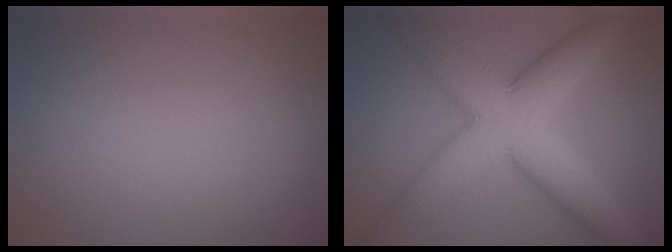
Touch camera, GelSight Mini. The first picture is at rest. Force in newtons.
{"total": 9.7, "press": 9.7, "slide": 0.2}